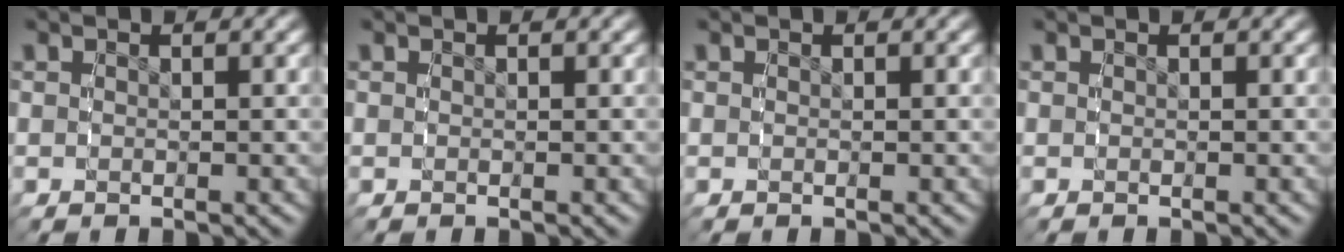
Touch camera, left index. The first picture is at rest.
{"total": 0.0}
{"total": 0.0}
{"total": 0.0}